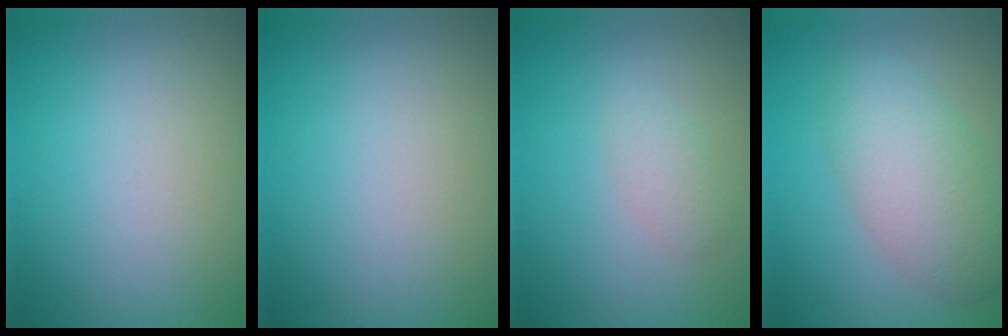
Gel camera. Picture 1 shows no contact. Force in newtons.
{"total": 0.0}
{"total": 1.4, "press": 1.4, "slide": 0.1}
{"total": 5.5, "press": 5.5, "slide": 0.1}